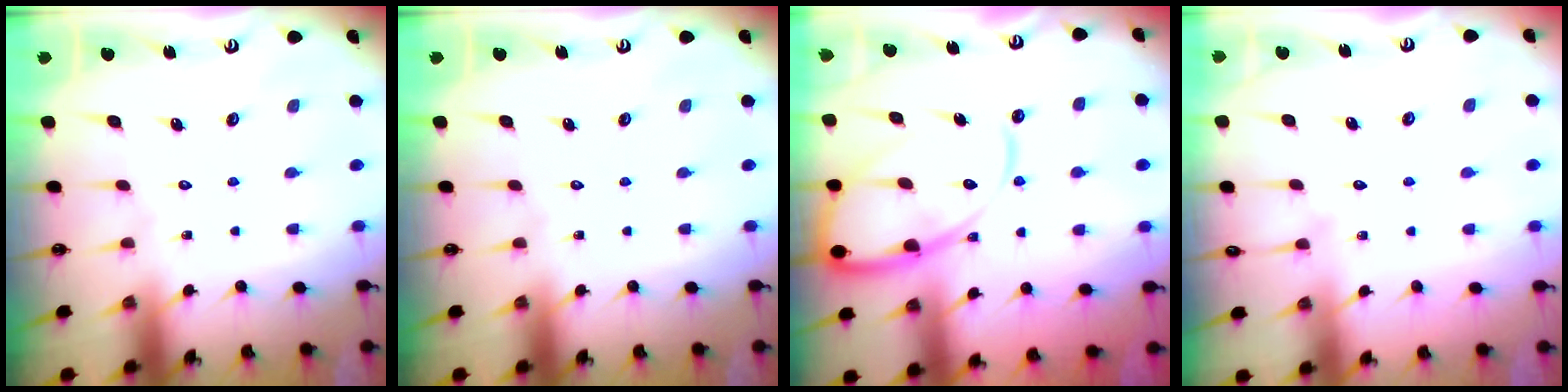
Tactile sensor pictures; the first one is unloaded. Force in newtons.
{"total": 0.0}
{"total": 13.7, "press": 13.6, "slide": 1.2}
{"total": 3.2, "press": 3.2, "slide": 0.4}